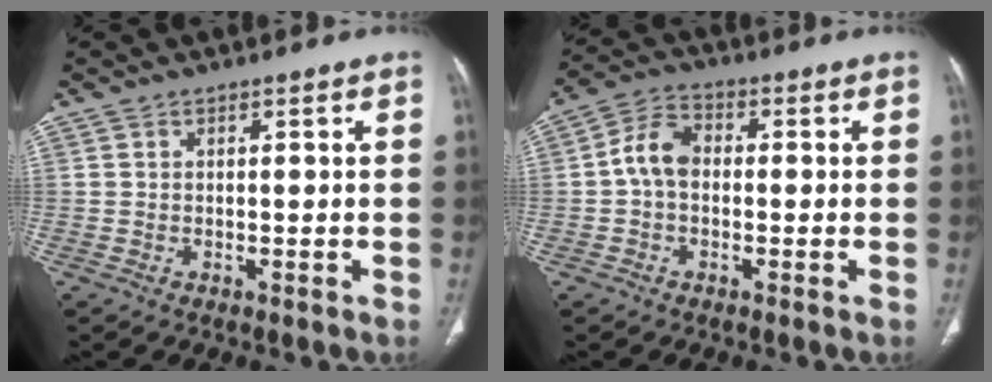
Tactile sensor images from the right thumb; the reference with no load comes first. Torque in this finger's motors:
{"motor_torque": [0.78, 1.43, 0.40, -0.39, 0.04]}